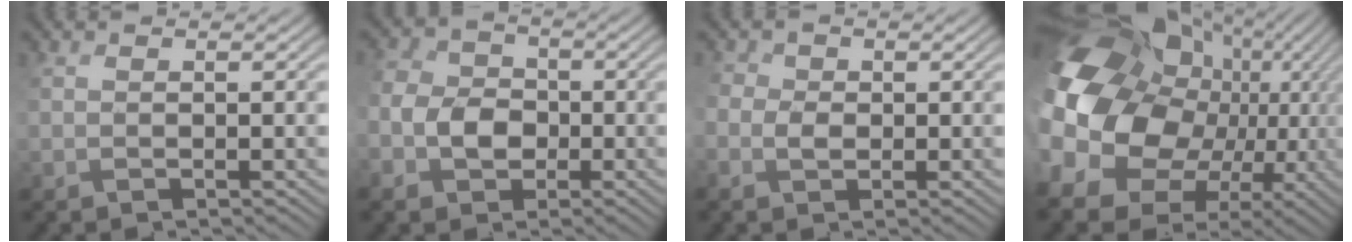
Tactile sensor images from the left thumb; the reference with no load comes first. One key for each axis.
{"total": 7.9, "fx": -1.8, "fy": 6.4, "fz": 4.3, "tx": -0.094, "ty": -0.003, "tz": -0.054}
{"total": 3.0, "fx": -0.2, "fy": 2.5, "fz": 1.6, "tx": -0.043, "ty": -0.001, "tz": -0.007}
{"total": 21.3, "fx": -0.6, "fy": 16.4, "fz": 13.6, "tx": -0.322, "ty": -0.032, "tz": 0.002}